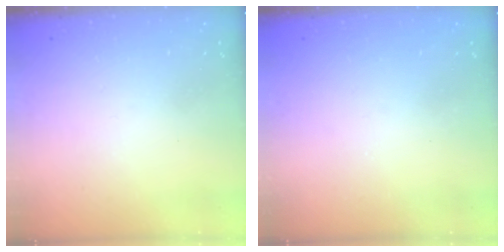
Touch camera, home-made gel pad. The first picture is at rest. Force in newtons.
{"total": 1.0, "press": 1.0, "slide": 0.1}